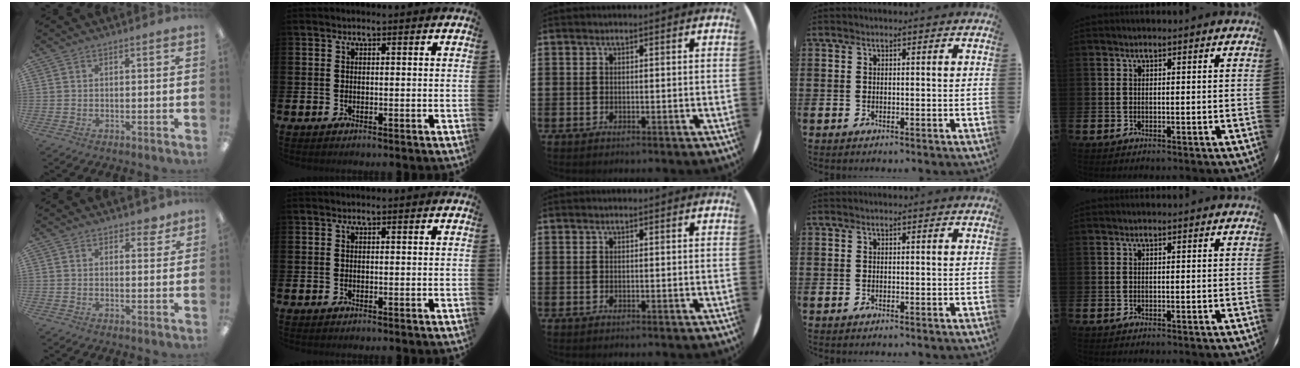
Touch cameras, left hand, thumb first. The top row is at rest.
{"thumb": {"total": 2.7, "force": [2.1, 1.3, 1.0], "torque": [0.003, -0.008, 0.035]}}